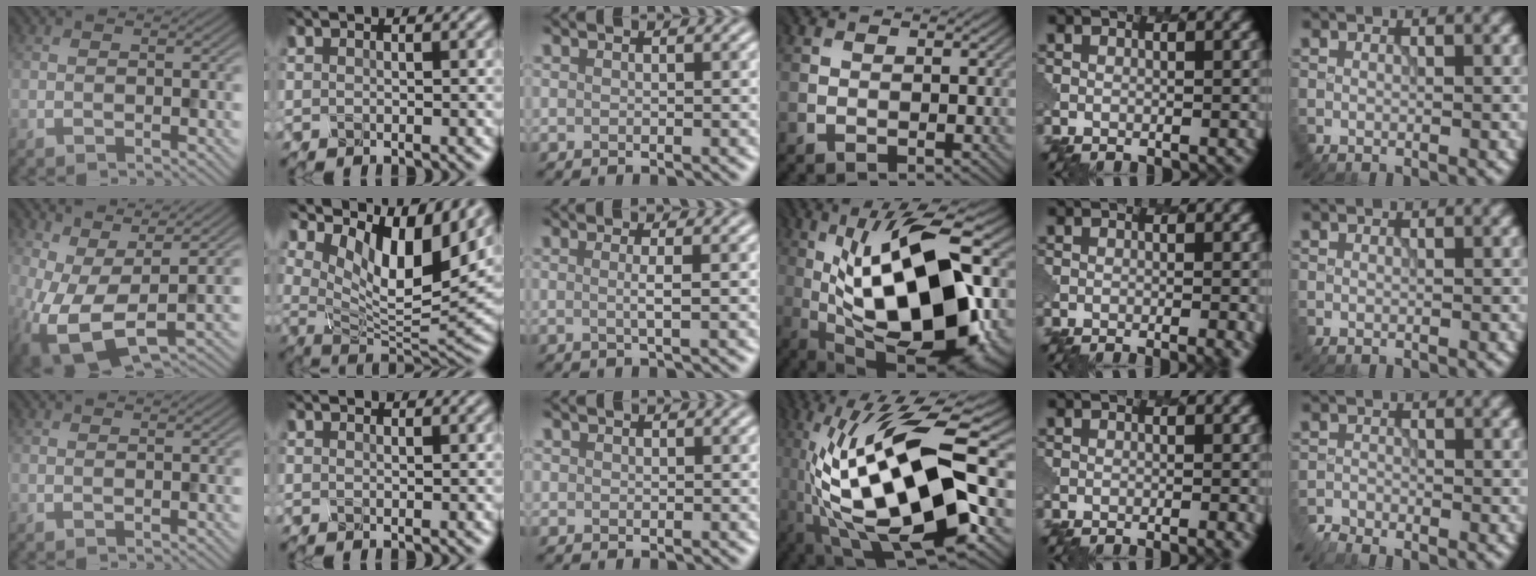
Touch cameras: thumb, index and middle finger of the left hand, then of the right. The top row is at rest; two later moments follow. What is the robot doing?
{"motion": "dispense", "object": "toothpaste"}